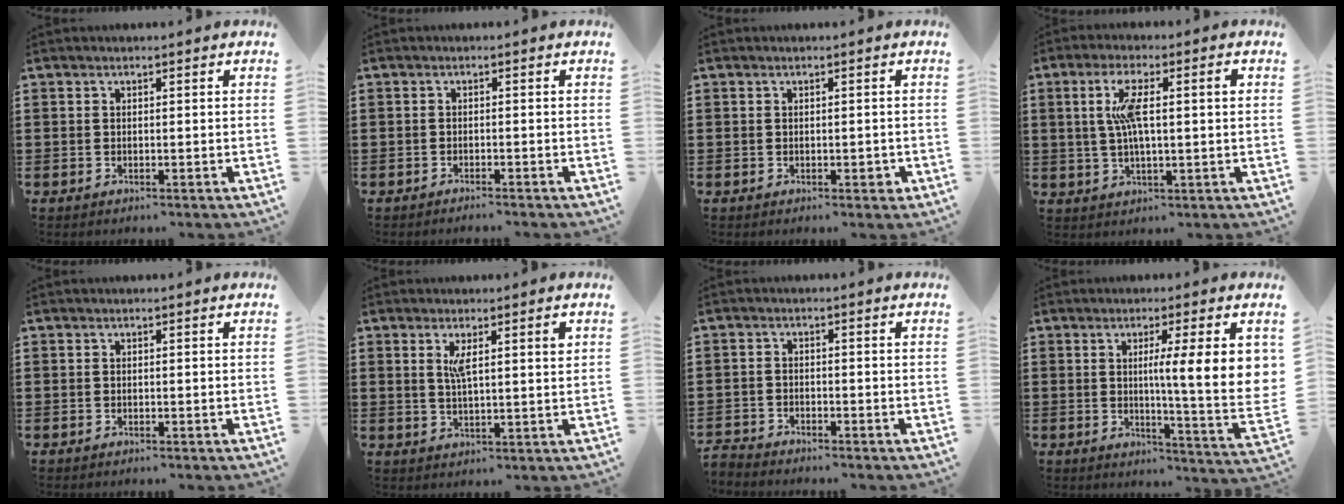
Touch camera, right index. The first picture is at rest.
{"total": 1.0, "force": [-1.0, -0.2, 0.1], "torque": [-0.005, 0.000, -0.021]}
{"total": 0.9, "force": [-0.4, 0.4, 0.7], "torque": [-0.013, -0.002, -0.007]}
{"total": 7.0, "force": [1.3, 1.5, 6.7], "torque": [-0.136, 0.004, 0.016]}
{"total": 0.0}
{"total": 4.0, "force": [1.5, 0.6, 3.7], "torque": [-0.066, -0.001, 0.020]}
{"total": 2.1, "force": [-2.1, 0.1, -0.2], "torque": [-0.002, 0.001, -0.048]}
{"total": 9.8, "force": [2.4, 0.9, 9.5], "torque": [-0.157, -0.013, 0.033]}